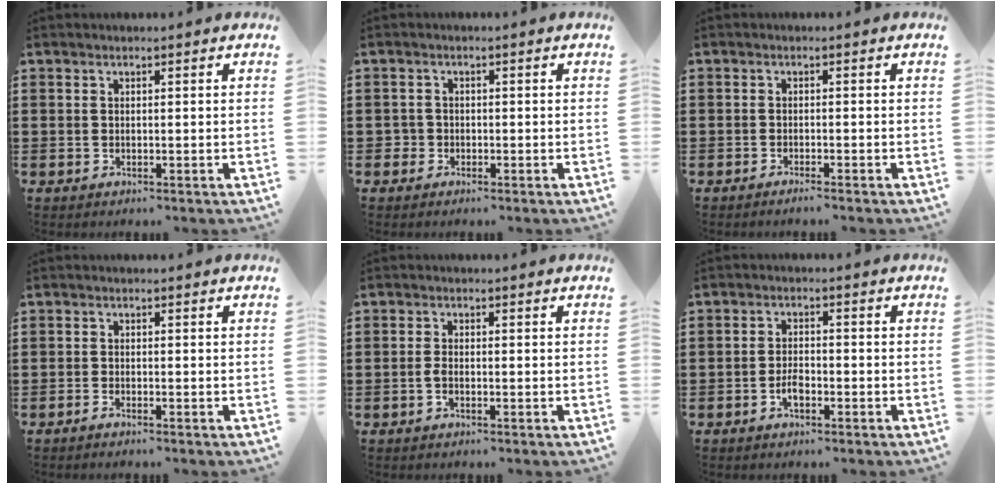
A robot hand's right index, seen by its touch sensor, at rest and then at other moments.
{"total": 1.5, "force": [-0.9, 1.2, 0.2], "torque": [-0.007, 0.001, -0.020]}
{"total": 1.2, "force": [-1.1, -0.2, 0.4], "torque": [-0.007, -0.003, -0.022]}
{"total": 1.1, "force": [-1.0, -0.2, 0.3], "torque": [-0.007, -0.005, -0.019]}
{"total": 1.5, "force": [-0.6, 0.5, 1.2], "torque": [-0.032, -0.003, -0.014]}
{"total": 2.6, "force": [-1.3, 1.2, 2.0], "torque": [-0.045, 0.001, -0.026]}